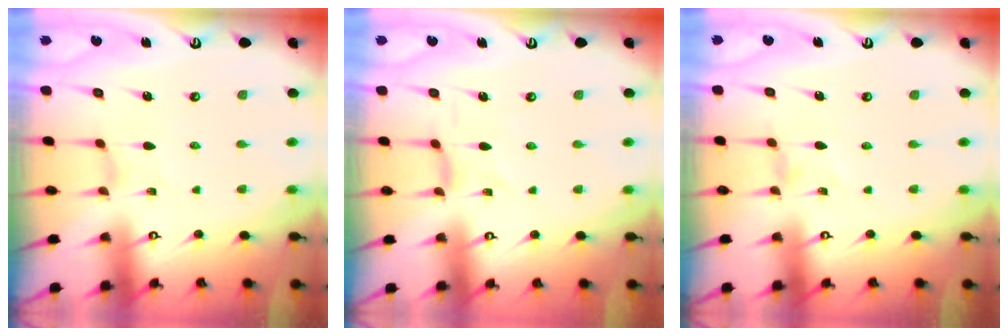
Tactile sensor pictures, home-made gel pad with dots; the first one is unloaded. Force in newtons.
{"total": 0.0}
{"total": 0.0}